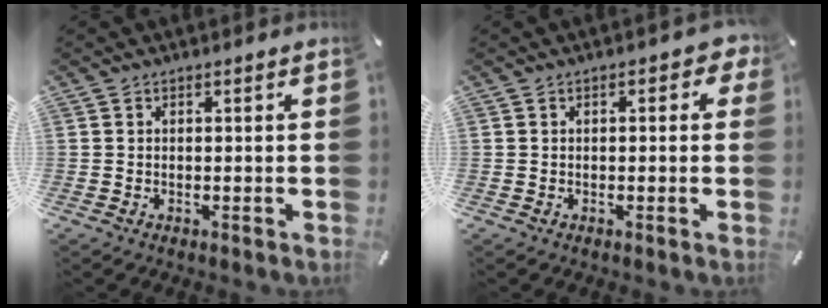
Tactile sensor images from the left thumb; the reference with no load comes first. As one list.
[{"total": 2.3, "force": [0.0, 1.3, 1.9], "torque": [-0.020, 0.002, -0.005]}]